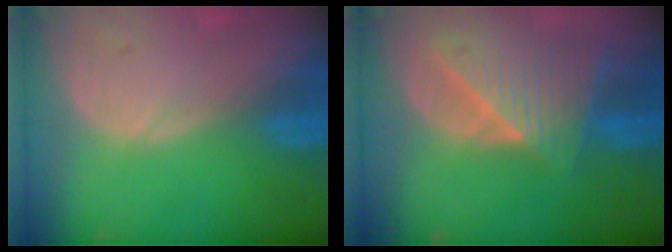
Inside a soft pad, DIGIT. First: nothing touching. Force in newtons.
{"total": 8.6, "press": 7.7, "slide": 3.8}